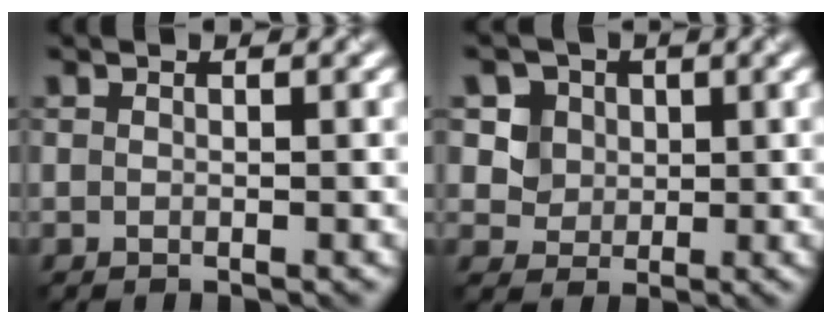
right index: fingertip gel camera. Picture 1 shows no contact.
{"total": 5.6, "force": [2.4, 4.6, 2.1], "torque": [-0.037, -0.002, 0.038]}